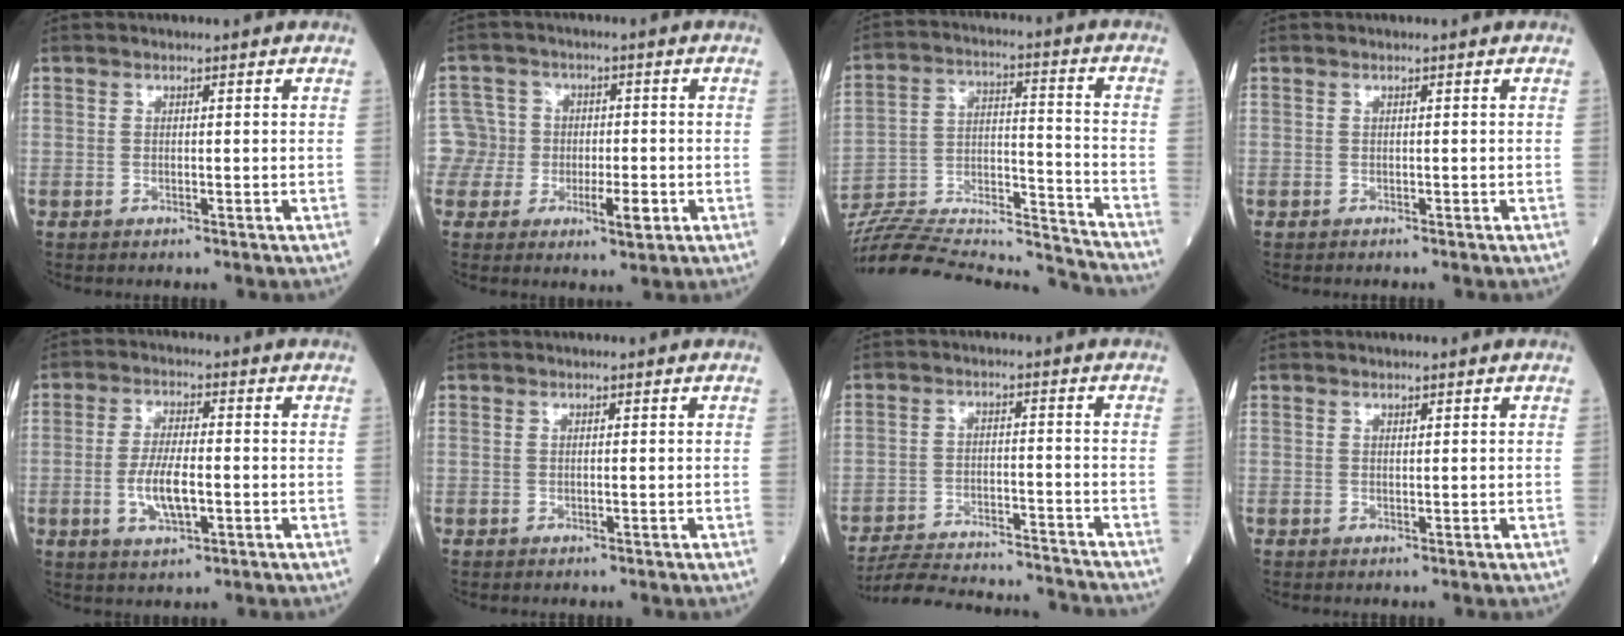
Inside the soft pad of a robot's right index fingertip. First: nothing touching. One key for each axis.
{"total": 5.3, "fx": -1.6, "fy": 4.5, "fz": 2.4, "tx": -0.025, "ty": 0.013, "tz": -0.029}
{"total": 24.5, "fx": -23.1, "fy": 1.1, "fz": 8.1, "tx": -0.152, "ty": 0.006, "tz": -0.363}
{"total": 0.8, "fx": -0.7, "fy": -0.1, "fz": 0.3, "tx": -0.002, "ty": 0.000, "tz": -0.009}
{"total": 6.7, "fx": -1.6, "fy": 2.0, "fz": 6.2, "tx": -0.128, "ty": -0.002, "tz": -0.026}
{"total": 0.0}
{"total": 16.5, "fx": -15.9, "fy": 1.4, "fz": 3.9, "tx": -0.078, "ty": -0.001, "tz": -0.230}
{"total": 0.0}